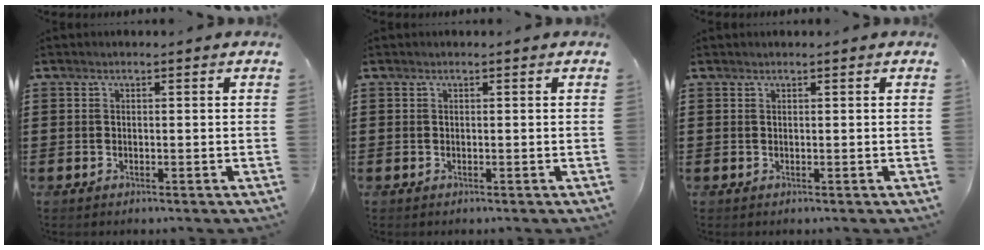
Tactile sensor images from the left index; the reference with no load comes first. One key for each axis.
{"total": 0.0}
{"total": 0.0}